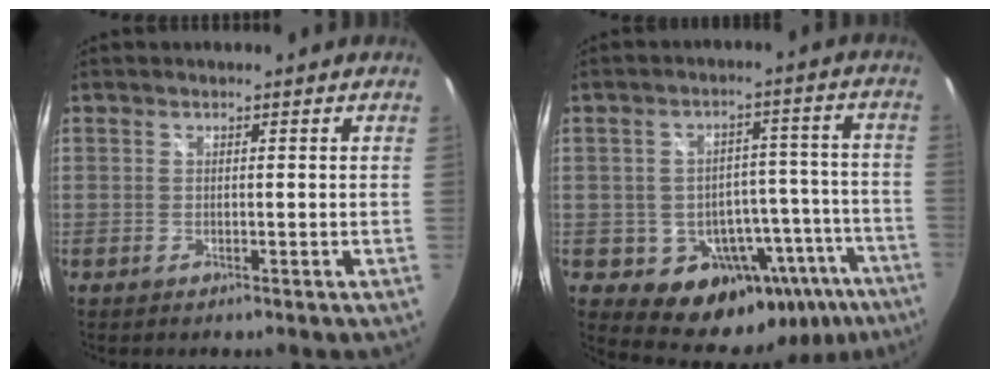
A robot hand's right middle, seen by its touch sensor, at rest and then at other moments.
{"total": 16.1, "force": [-9.7, 10.9, 6.7], "torque": [-0.091, 0.033, -0.099]}